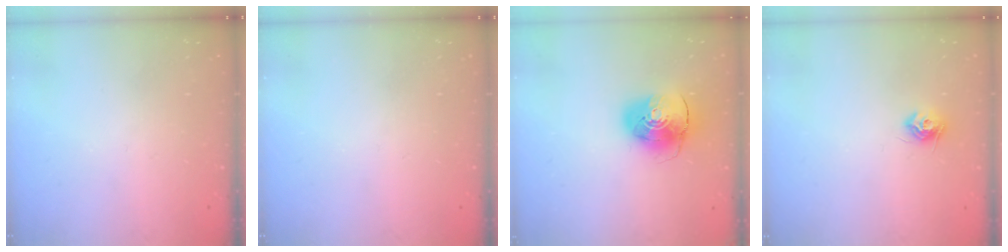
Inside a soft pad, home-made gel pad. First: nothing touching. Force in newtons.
{"total": 0.0}
{"total": 9.9, "press": 9.8, "slide": 1.4}
{"total": 8.1, "press": 8.1, "slide": 0.2}